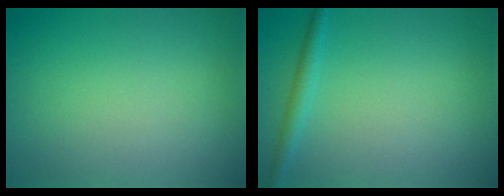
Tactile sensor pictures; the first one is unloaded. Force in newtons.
{"total": 1.5, "press": 1.5, "slide": 0.1}